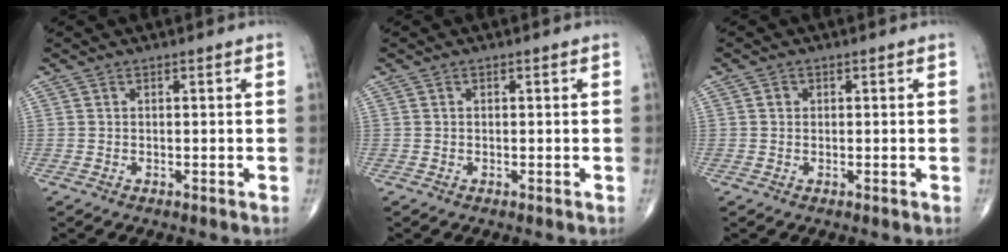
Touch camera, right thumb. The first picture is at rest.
{"total": 0.0}
{"total": 1.0, "force": [0.2, 1.0, 0.4], "torque": [-0.001, 0.002, 0.002]}